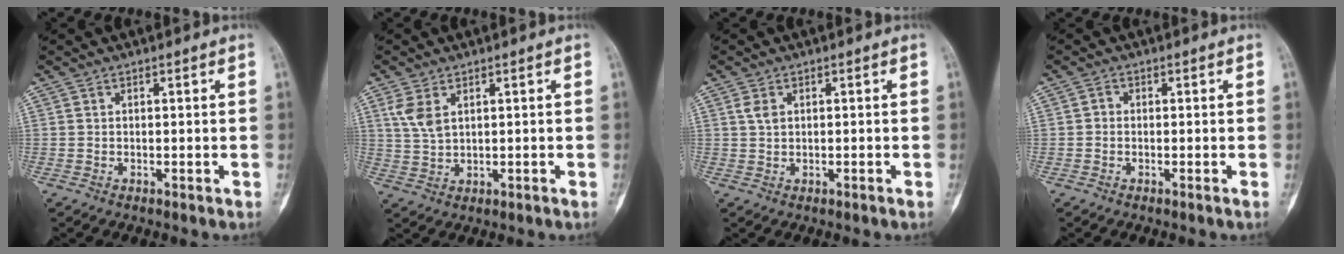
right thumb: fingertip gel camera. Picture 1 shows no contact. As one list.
[{"total": 4.4, "force": [1.8, 2.4, 3.2], "torque": [-0.069, -0.002, 0.043]}, {"total": 1.7, "force": [0.5, 1.1, 1.3], "torque": [-0.026, 0.001, 0.010]}, {"total": 0.8, "force": [-0.2, 0.6, 0.5], "torque": [-0.009, 0.000, -0.011]}]